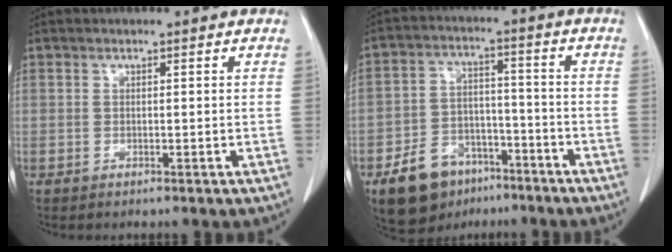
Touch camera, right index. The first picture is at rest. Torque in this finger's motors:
{"motor_torque": [0.45, -0.58, -0.10, -0.05]}